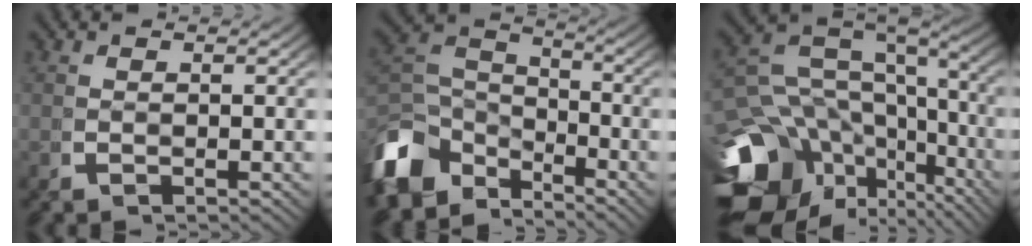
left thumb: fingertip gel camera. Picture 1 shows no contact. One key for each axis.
{"total": 10.4, "fx": -3.9, "fy": 7.3, "fz": 6.2, "tx": -0.130, "ty": -0.033, "tz": -0.057}
{"total": 15.6, "fx": -4.4, "fy": 10.8, "fz": 10.3, "tx": -0.189, "ty": -0.059, "tz": -0.046}